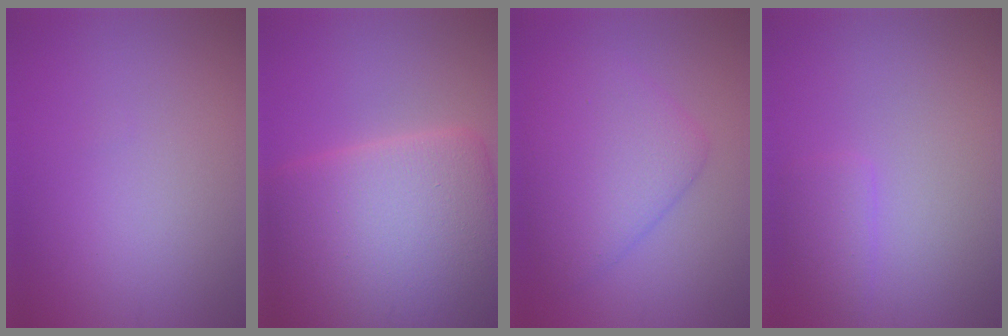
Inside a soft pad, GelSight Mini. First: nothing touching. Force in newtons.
{"total": 14.6, "press": 14.6, "slide": 0.3}
{"total": 5.6, "press": 5.6, "slide": 0.0}
{"total": 1.5, "press": 1.5, "slide": 0.1}